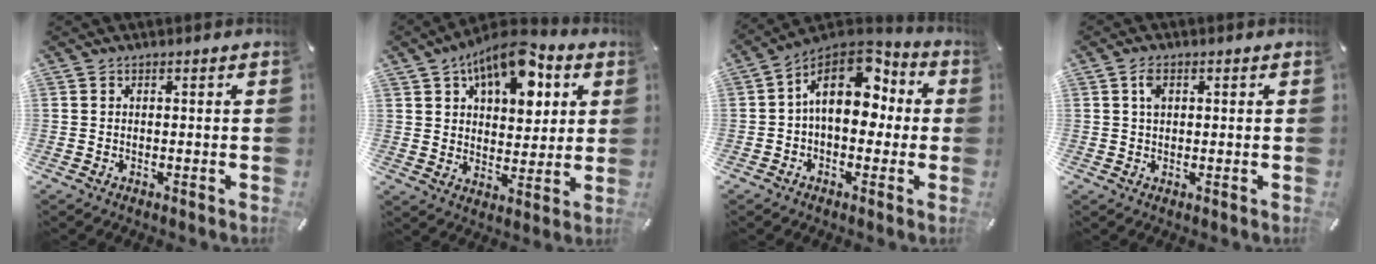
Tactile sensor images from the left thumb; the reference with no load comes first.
{"total": 14.1, "force": [7.8, 8.1, 8.5], "torque": [-0.127, -0.036, 0.137]}
{"total": 15.4, "force": [4.1, 9.6, 11.3], "torque": [-0.185, -0.016, 0.074]}
{"total": 2.6, "force": [0.7, 1.6, 1.8], "torque": [-0.032, 0.004, 0.010]}